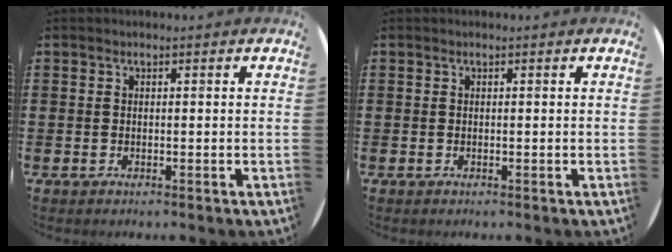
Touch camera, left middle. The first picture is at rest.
{"total": 0.0}